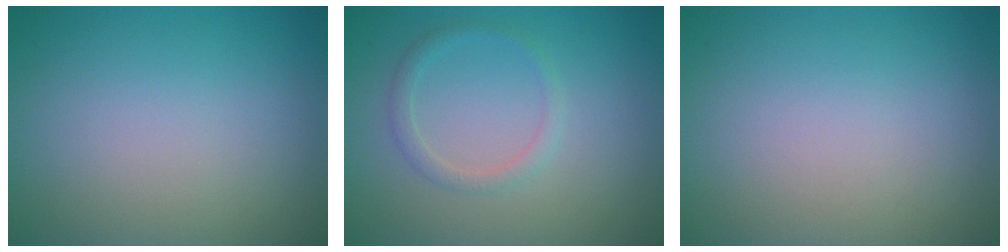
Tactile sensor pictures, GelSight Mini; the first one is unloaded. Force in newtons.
{"total": 1.4, "press": 1.4, "slide": 0.1}
{"total": 0.0}